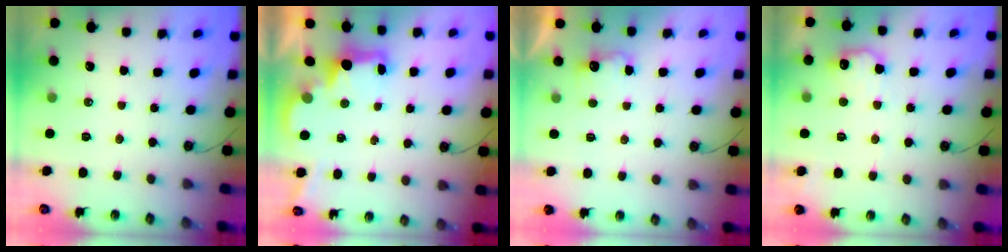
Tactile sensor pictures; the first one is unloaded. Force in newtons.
{"total": 2.7, "press": 2.6, "slide": 0.5}
{"total": 3.5, "press": 3.3, "slide": 1.0}
{"total": 10.1, "press": 10.1, "slide": 0.3}